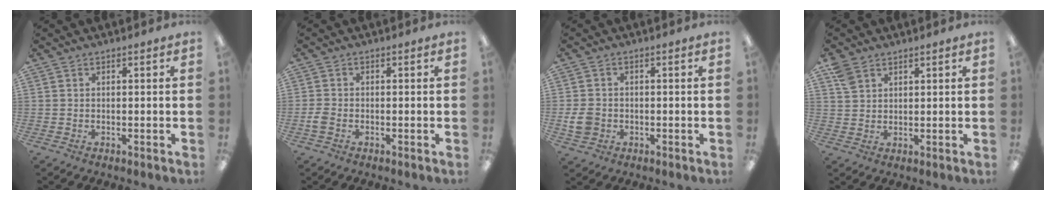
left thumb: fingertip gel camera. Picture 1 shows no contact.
{"total": 2.2, "force": [-0.9, 1.5, 1.4], "torque": [-0.029, 0.000, -0.015]}
{"total": 4.7, "force": [-1.0, 4.0, 2.3], "torque": [-0.042, 0.002, -0.017]}
{"total": 4.5, "force": [3.0, 2.9, 1.8], "torque": [-0.029, -0.007, 0.057]}